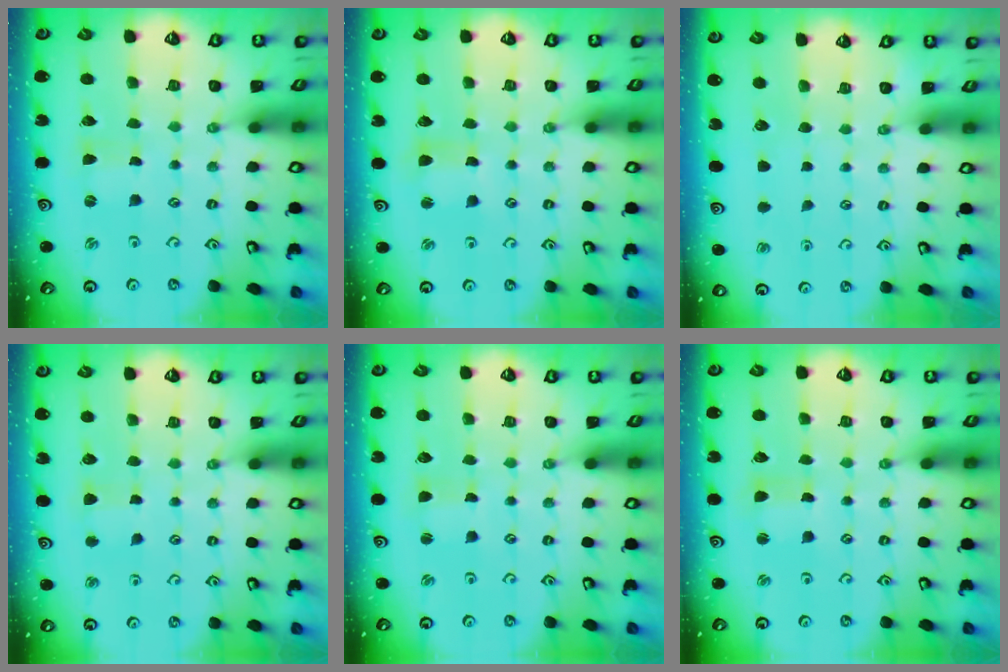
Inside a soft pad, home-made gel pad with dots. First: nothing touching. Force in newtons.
{"total": 2.9, "press": 2.9, "slide": 0.3}
{"total": 0.0}
{"total": 2.6, "press": 2.5, "slide": 0.6}
{"total": 0.7, "press": 0.7, "slide": 0.1}
{"total": 1.4, "press": 1.3, "slide": 0.3}